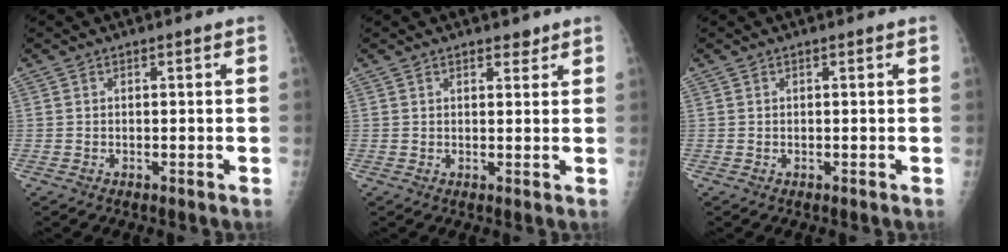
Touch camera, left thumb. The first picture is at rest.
{"total": 2.0, "force": [1.6, 0.9, 0.8], "torque": [0.000, -0.009, 0.019]}
{"total": 0.0}